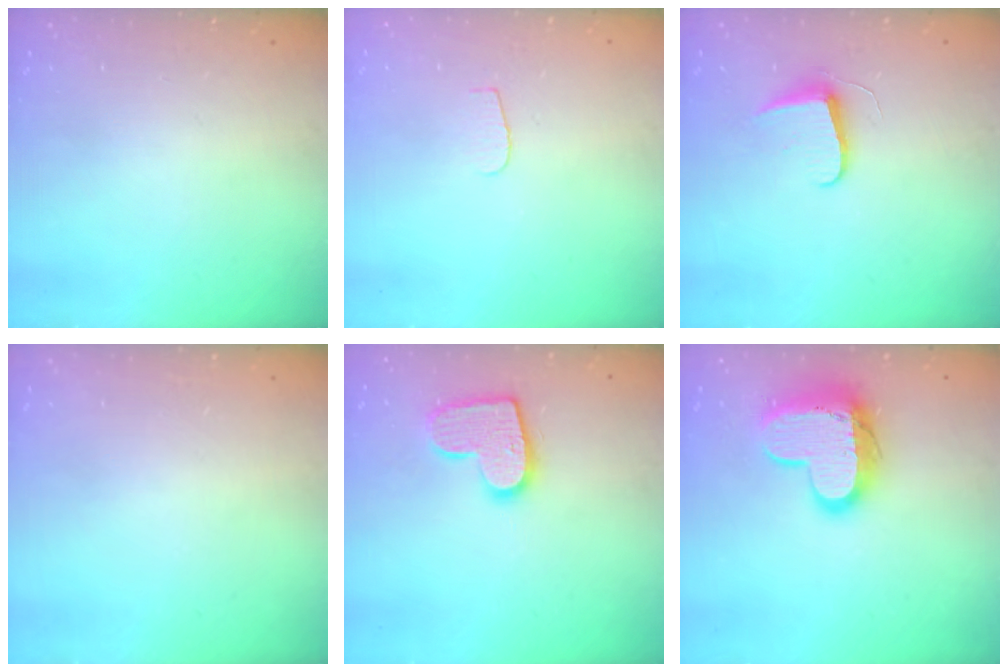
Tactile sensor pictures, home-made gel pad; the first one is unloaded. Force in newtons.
{"total": 3.7, "press": 3.6, "slide": 0.4}
{"total": 7.1, "press": 7.1, "slide": 0.7}
{"total": 0.6, "press": 0.5, "slide": 0.2}
{"total": 13.5, "press": 13.5, "slide": 0.8}
{"total": 14.3, "press": 14.3, "slide": 1.2}